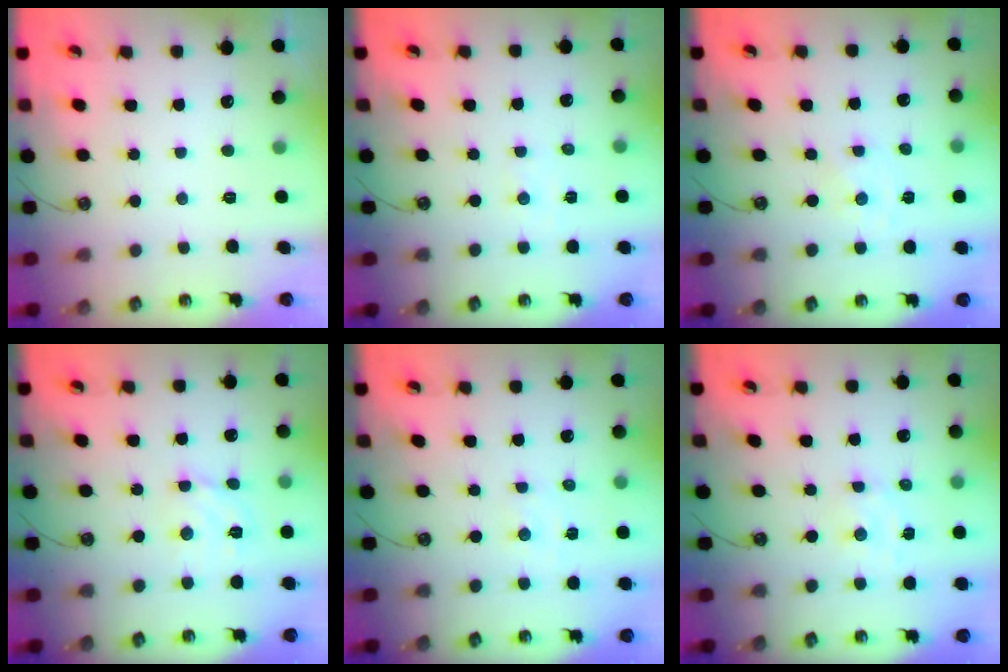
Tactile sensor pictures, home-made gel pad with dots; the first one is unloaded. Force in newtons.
{"total": 3.1, "press": 3.0, "slide": 0.5}
{"total": 0.0}
{"total": 5.3, "press": 5.3, "slide": 0.3}
{"total": 2.4, "press": 2.4, "slide": 0.5}
{"total": 2.3, "press": 2.3, "slide": 0.5}